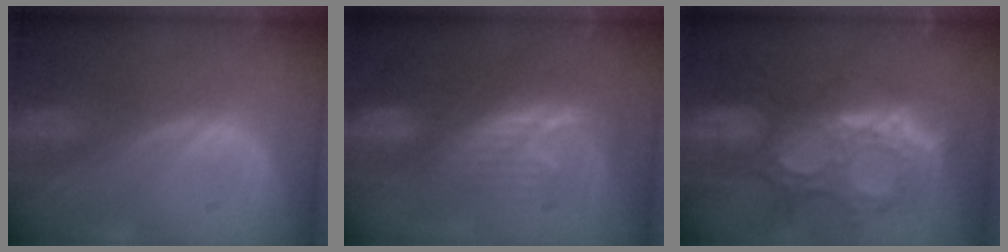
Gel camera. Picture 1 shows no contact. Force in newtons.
{"total": 8.8, "press": 7.5, "slide": 4.6}
{"total": 12.9, "press": 11.1, "slide": 6.7}